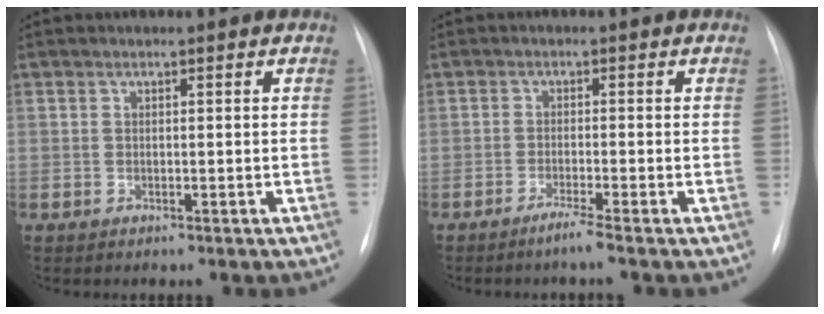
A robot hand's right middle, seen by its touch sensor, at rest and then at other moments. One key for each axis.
{"total": 2.3, "fx": -1.7, "fy": -0.8, "fz": 1.3, "tx": -0.028, "ty": -0.005, "tz": -0.035}